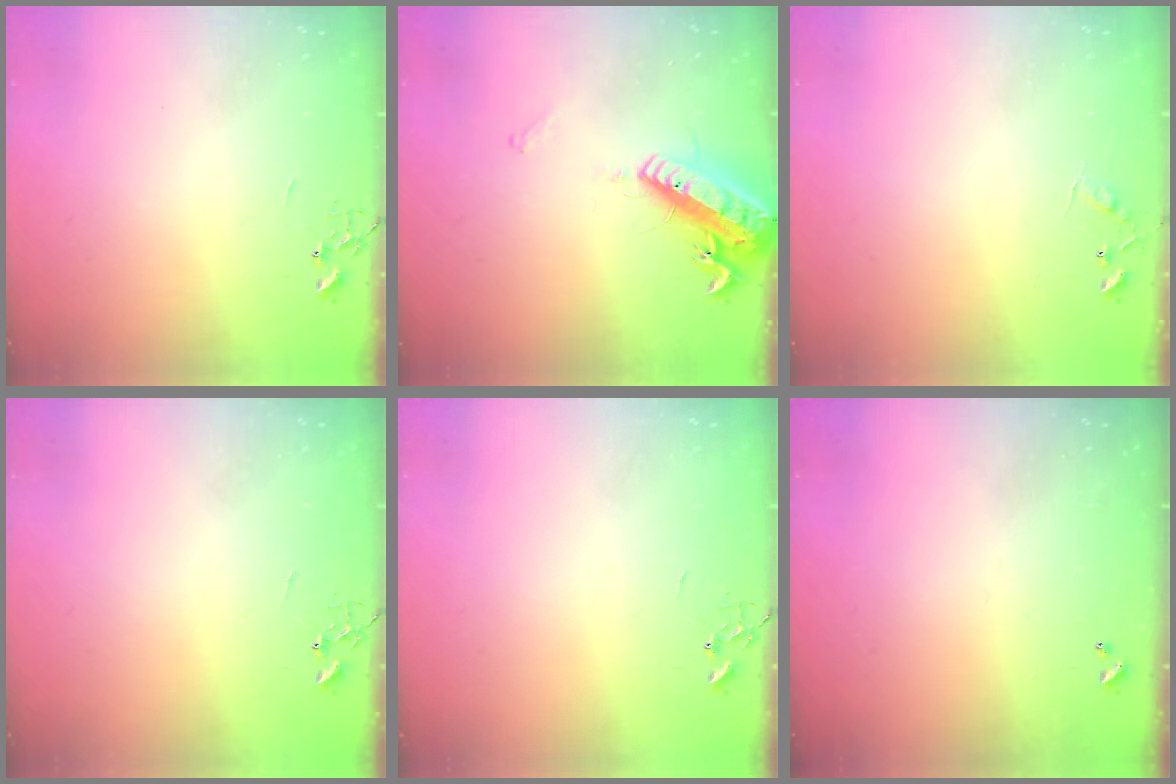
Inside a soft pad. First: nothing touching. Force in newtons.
{"total": 16.3, "press": 15.9, "slide": 3.8}
{"total": 6.5, "press": 6.5, "slide": 0.6}
{"total": 0.0}
{"total": 0.0}
{"total": 0.0}